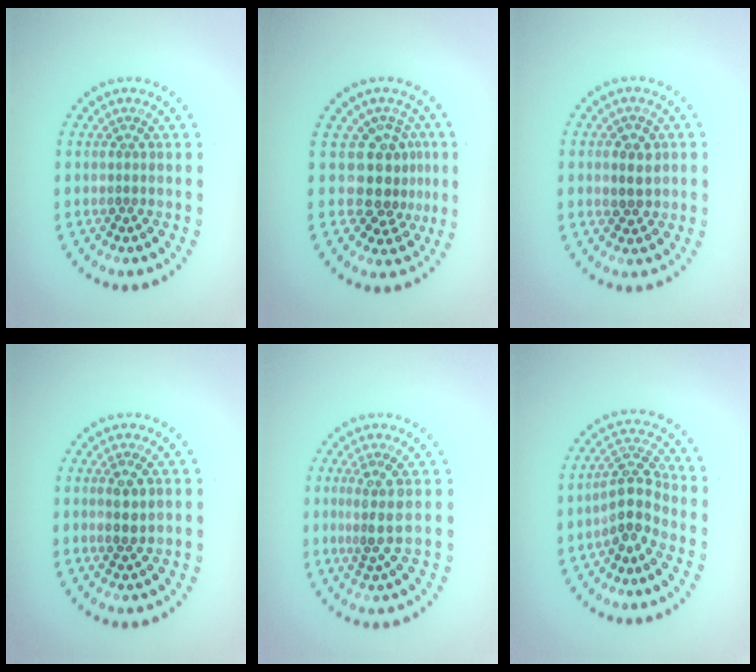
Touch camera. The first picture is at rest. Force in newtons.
{"total": 3.6, "press": 2.7, "slide": 2.4}
{"total": 2.3, "press": 2.2, "slide": 0.5}
{"total": 1.4, "press": 1.3, "slide": 0.5}
{"total": 2.7, "press": 2.1, "slide": 1.7}
{"total": 3.4, "press": 3.0, "slide": 1.7}